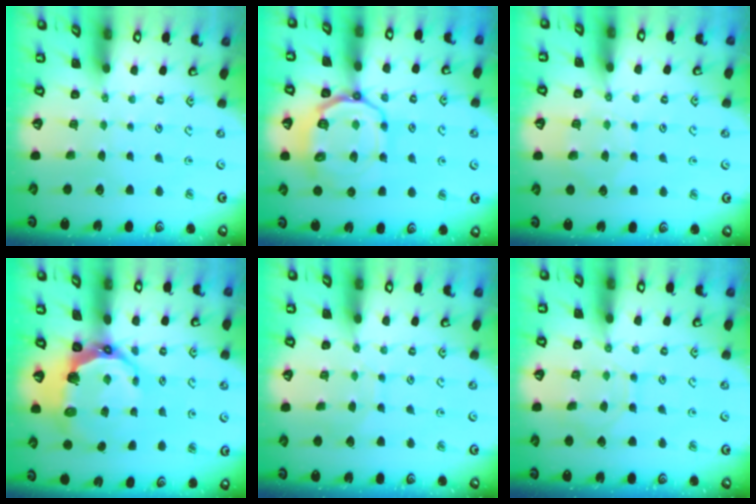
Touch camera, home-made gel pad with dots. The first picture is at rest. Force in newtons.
{"total": 13.5, "press": 13.3, "slide": 2.2}
{"total": 7.2, "press": 7.2, "slide": 1.0}
{"total": 10.5, "press": 8.8, "slide": 5.8}
{"total": 6.0, "press": 6.0, "slide": 0.6}
{"total": 7.6, "press": 7.5, "slide": 0.9}